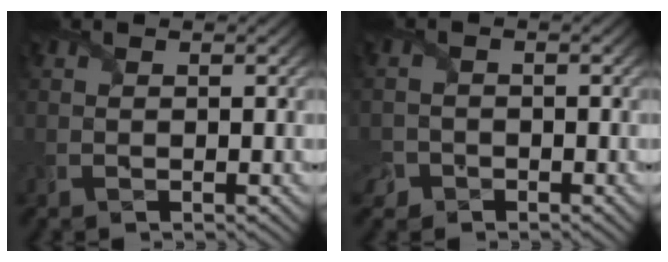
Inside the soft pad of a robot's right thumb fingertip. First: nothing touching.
{"total": 2.5, "force": [-1.5, 1.9, 0.5], "torque": [-0.013, -0.004, -0.035]}